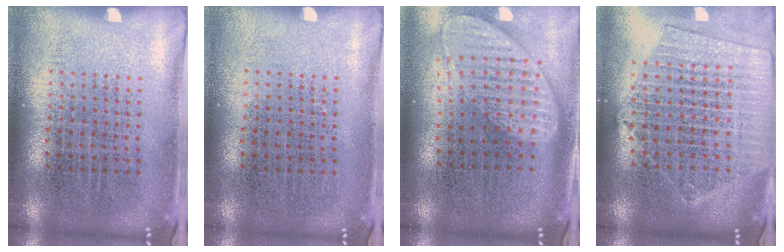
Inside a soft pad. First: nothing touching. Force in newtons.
{"total": 0.0}
{"total": 2.0, "press": 1.6, "slide": 1.1}
{"total": 1.9, "press": 1.8, "slide": 0.7}